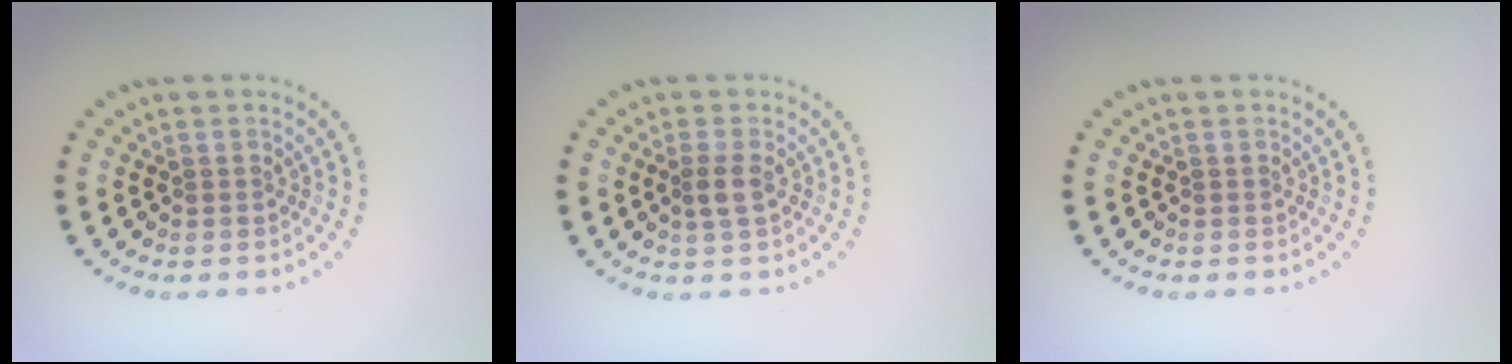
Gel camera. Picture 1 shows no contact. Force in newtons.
{"total": 1.8, "press": 1.5, "slide": 0.9}
{"total": 0.0}